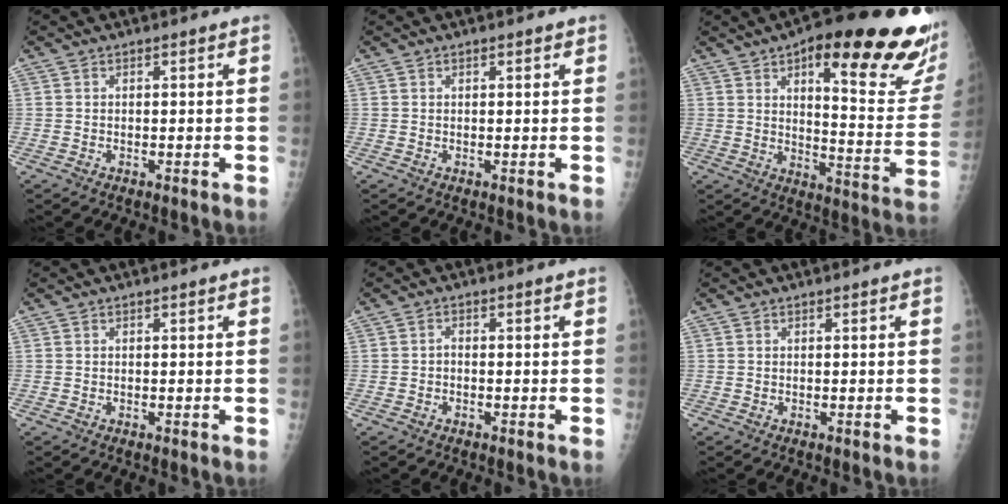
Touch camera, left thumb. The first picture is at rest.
{"total": 0.9, "force": [0.5, 0.4, 0.6], "torque": [-0.008, -0.001, 0.006]}
{"total": 27.2, "force": [15.4, 7.2, 21.2], "torque": [-0.241, -0.062, 0.210]}
{"total": 0.0}
{"total": 1.0, "force": [-0.4, 0.6, 0.6], "torque": [-0.006, 0.003, -0.011]}
{"total": 0.0}